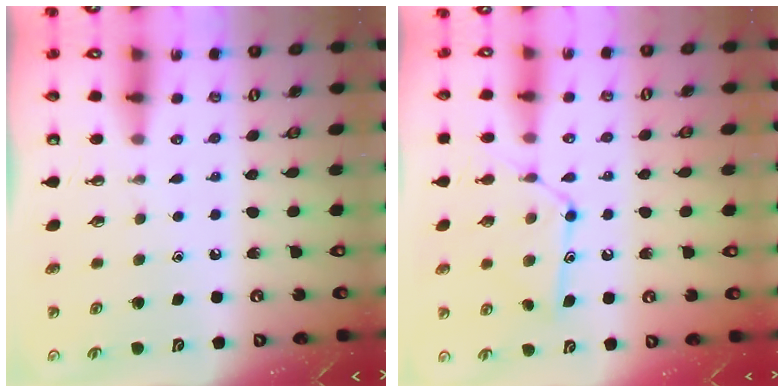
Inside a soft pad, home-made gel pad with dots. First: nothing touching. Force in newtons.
{"total": 11.9, "press": 11.9, "slide": 0.9}